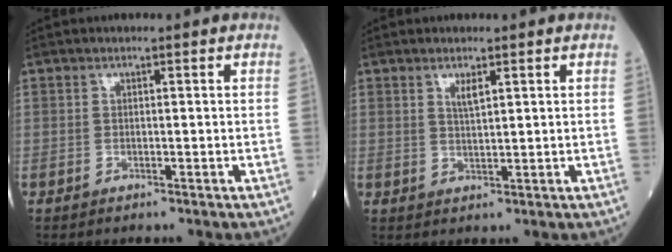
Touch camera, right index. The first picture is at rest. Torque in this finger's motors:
{"motor_torque": [-0.03, 0.03, 0.04, 0.04]}